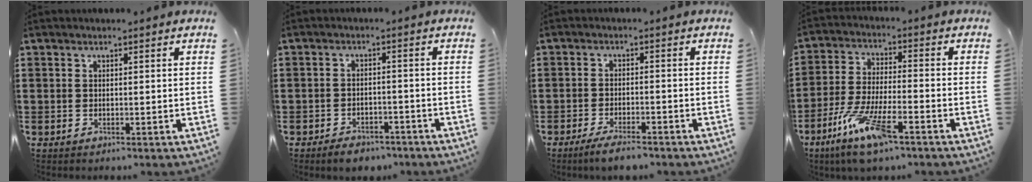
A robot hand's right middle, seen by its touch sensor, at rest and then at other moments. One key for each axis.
{"total": 2.6, "fx": -2.5, "fy": 0.7, "fz": 0.2, "tx": -0.010, "ty": 0.004, "tz": -0.052}
{"total": 3.4, "fx": -2.9, "fy": 0.3, "fz": 1.6, "tx": -0.034, "ty": -0.002, "tz": -0.058}
{"total": 10.3, "fx": -6.7, "fy": 1.8, "fz": 7.6, "tx": -0.162, "ty": -0.006, "tz": -0.129}